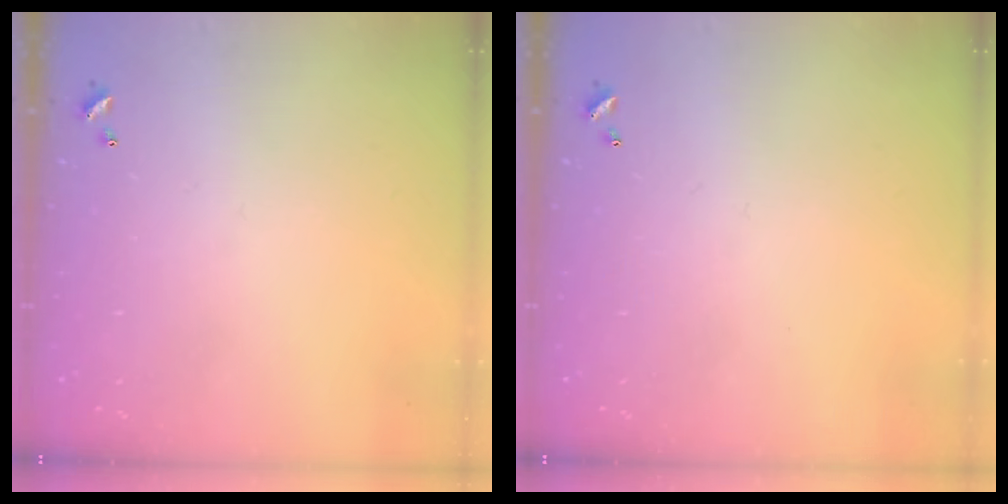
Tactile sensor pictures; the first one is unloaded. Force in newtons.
{"total": 0.0}